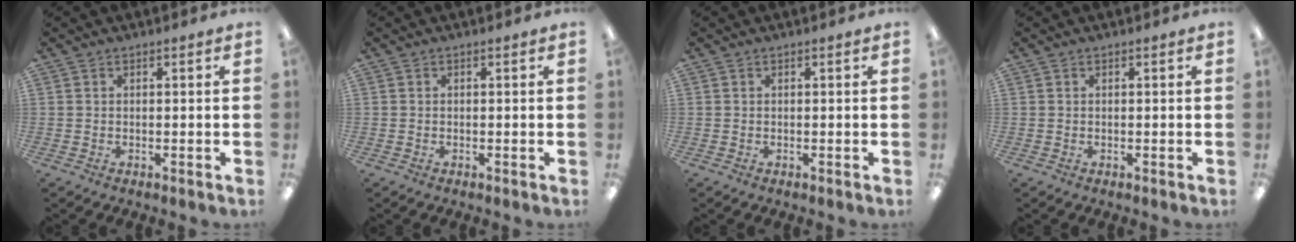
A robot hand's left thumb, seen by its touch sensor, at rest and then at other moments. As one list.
[{"total": 0.0}, {"total": 0.0}, {"total": 0.0}]